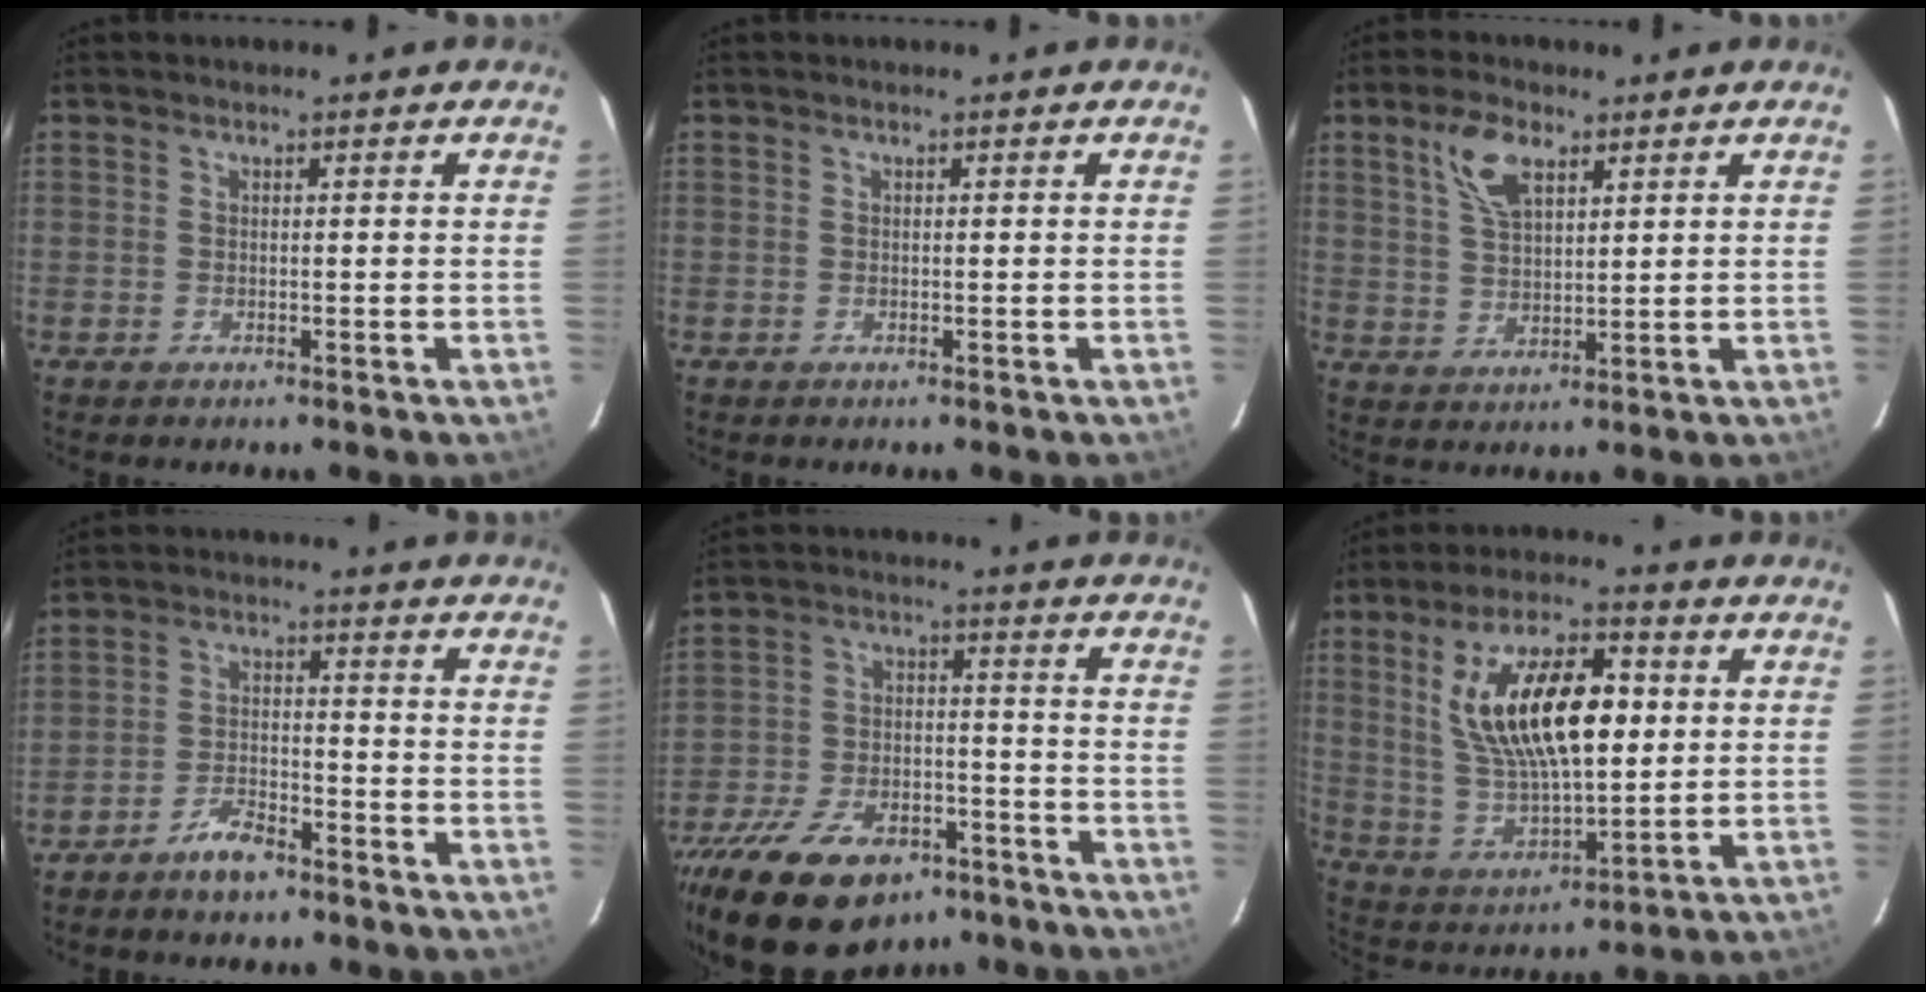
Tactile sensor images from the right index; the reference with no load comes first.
{"total": 0.0}
{"total": 7.3, "force": [3.9, 3.5, 5.1], "torque": [-0.100, 0.013, 0.078]}
{"total": 5.6, "force": [-4.5, 1.9, 2.8], "torque": [-0.070, 0.007, -0.081]}
{"total": 22.2, "force": [-15.2, 11.4, 11.5], "torque": [-0.246, -0.008, -0.233]}
{"total": 18.4, "force": [4.1, 7.6, 16.2], "torque": [-0.302, 0.008, 0.090]}